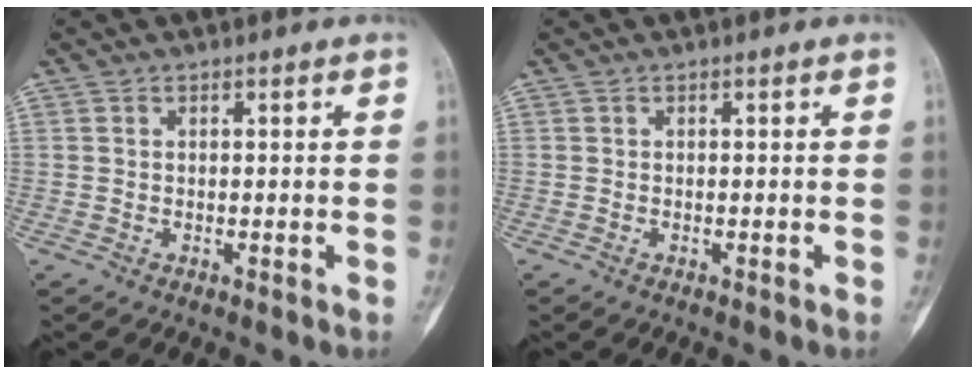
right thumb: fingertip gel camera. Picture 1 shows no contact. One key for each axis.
{"total": 0.0}